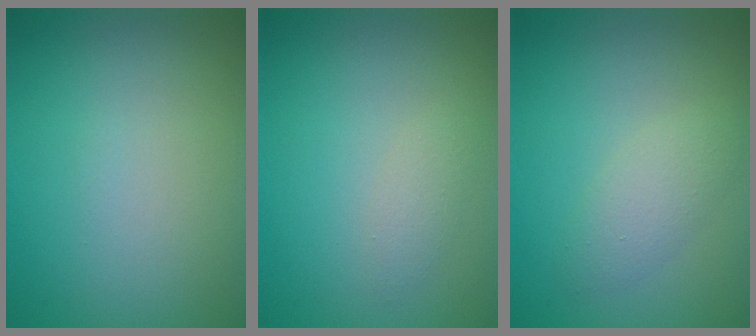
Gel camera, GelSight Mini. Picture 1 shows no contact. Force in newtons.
{"total": 1.2, "press": 1.2, "slide": 0.0}
{"total": 2.2, "press": 2.2, "slide": 0.2}